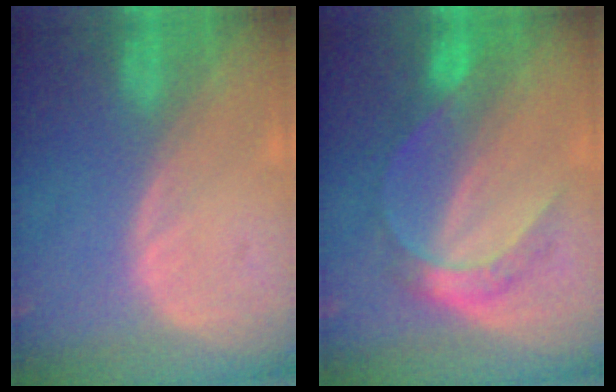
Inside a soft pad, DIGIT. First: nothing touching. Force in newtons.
{"total": 5.3, "press": 5.3, "slide": 0.1}